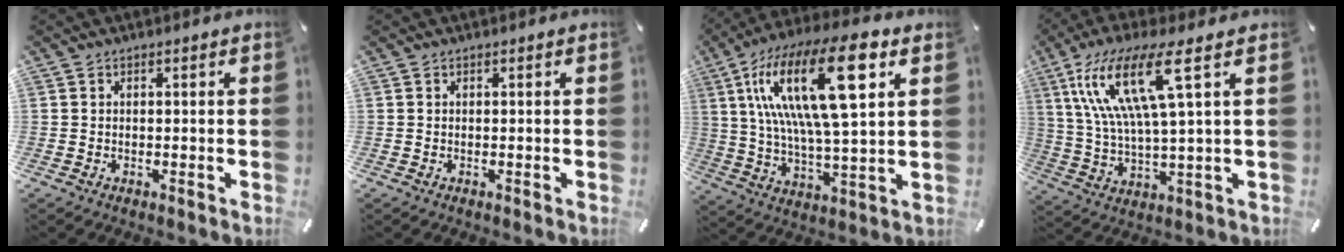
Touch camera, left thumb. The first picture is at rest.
{"total": 0.0}
{"total": 23.2, "force": [9.1, 7.3, 20.1], "torque": [-0.401, -0.031, 0.127]}
{"total": 16.4, "force": [6.4, 3.0, 14.8], "torque": [-0.323, -0.008, 0.095]}